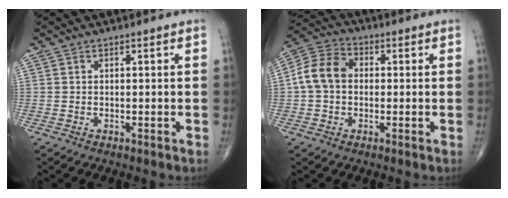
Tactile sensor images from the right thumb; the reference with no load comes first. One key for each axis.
{"total": 8.6, "fx": 0.1, "fy": 6.6, "fz": 5.5, "tx": -0.099, "ty": 0.028, "tz": -0.011}